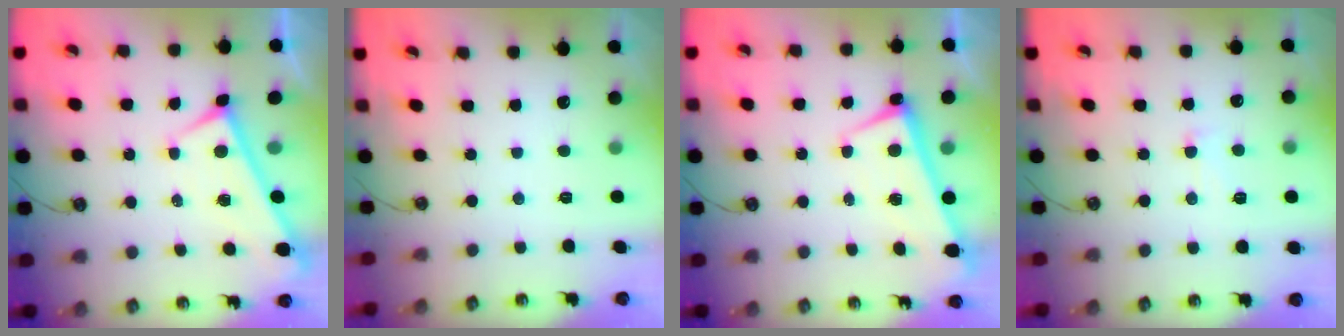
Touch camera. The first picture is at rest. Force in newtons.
{"total": 0.0}
{"total": 1.0, "press": 0.8, "slide": 0.5}
{"total": 1.1, "press": 0.8, "slide": 0.8}